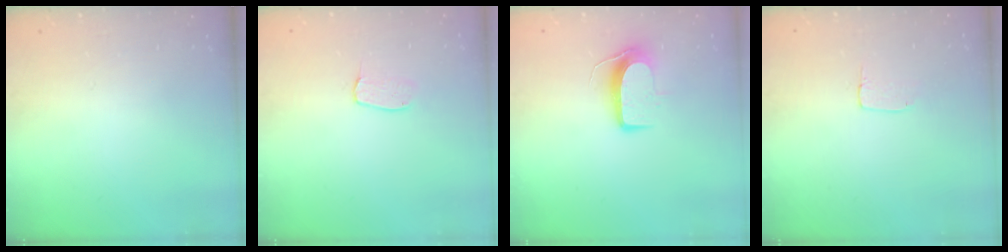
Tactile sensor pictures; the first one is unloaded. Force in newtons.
{"total": 4.0, "press": 4.0, "slide": 0.2}
{"total": 8.9, "press": 8.9, "slide": 0.7}
{"total": 3.9, "press": 3.9, "slide": 0.1}